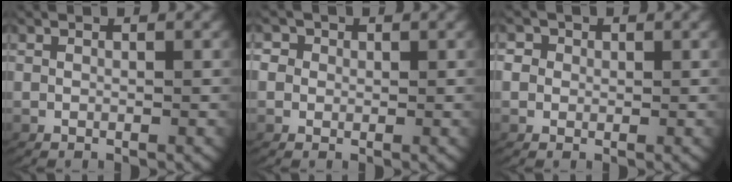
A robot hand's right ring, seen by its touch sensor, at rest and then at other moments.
{"total": 2.8, "force": [0.5, 2.6, 0.9], "torque": [-0.029, 0.000, 0.003]}
{"total": 2.7, "force": [0.5, 2.5, 0.8], "torque": [-0.029, -0.002, 0.004]}